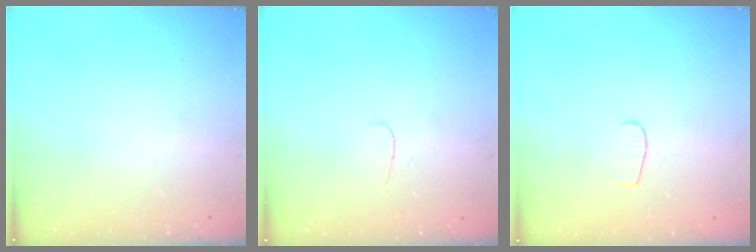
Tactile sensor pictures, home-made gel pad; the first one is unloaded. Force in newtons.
{"total": 2.8, "press": 2.8, "slide": 0.3}
{"total": 3.2, "press": 3.2, "slide": 0.3}